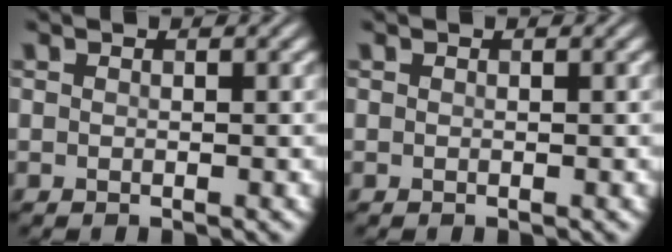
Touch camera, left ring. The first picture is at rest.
{"total": 0.0}